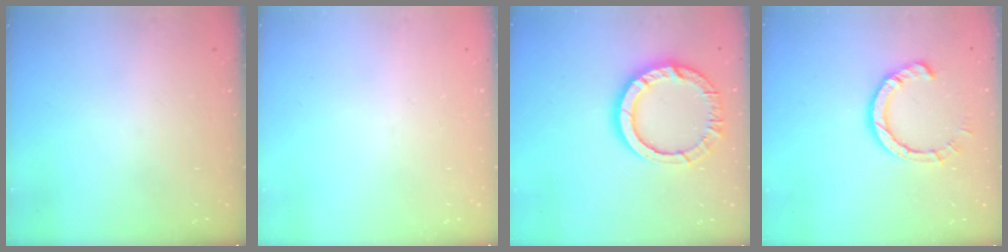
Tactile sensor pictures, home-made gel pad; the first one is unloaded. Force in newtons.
{"total": 0.0}
{"total": 13.5, "press": 13.5, "slide": 1.3}
{"total": 7.5, "press": 7.4, "slide": 0.9}